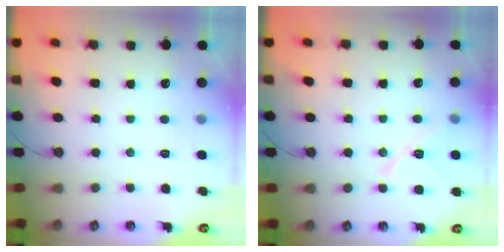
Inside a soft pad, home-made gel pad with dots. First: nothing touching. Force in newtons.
{"total": 9.5, "press": 9.4, "slide": 1.4}